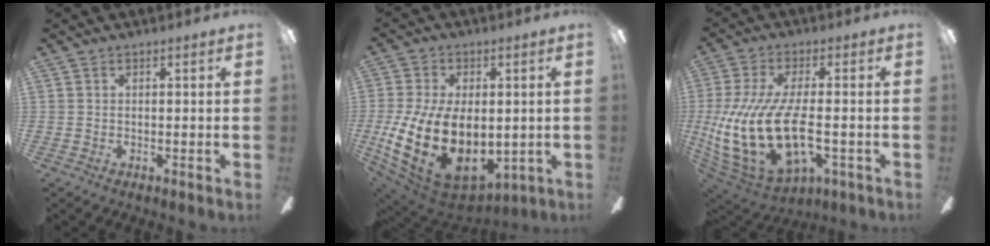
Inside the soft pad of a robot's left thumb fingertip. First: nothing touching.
{"total": 22.7, "force": [-3.2, 13.4, 18.1], "torque": [-0.355, 0.007, -0.041]}
{"total": 20.9, "force": [-2.3, 9.8, 18.3], "torque": [-0.406, -0.011, -0.032]}